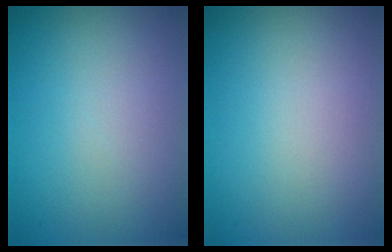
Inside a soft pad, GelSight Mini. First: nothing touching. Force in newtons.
{"total": 0.0}